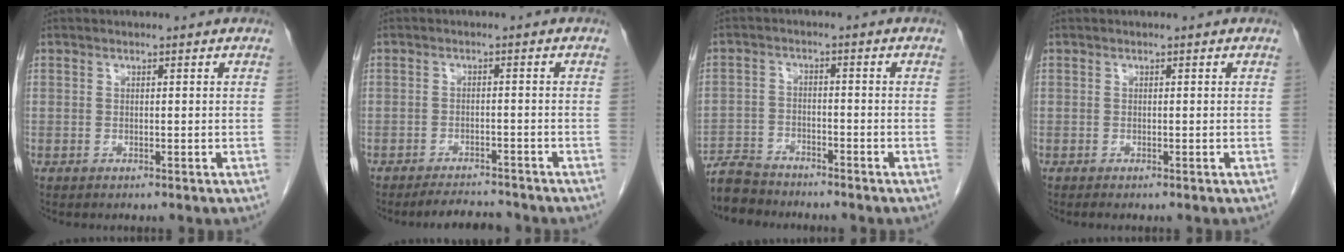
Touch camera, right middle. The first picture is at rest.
{"total": 4.5, "force": [-4.3, 0.8, 0.8], "torque": [-0.015, -0.011, -0.068]}
{"total": 6.1, "force": [-5.8, 1.7, 0.6], "torque": [-0.013, -0.012, -0.107]}
{"total": 0.0}